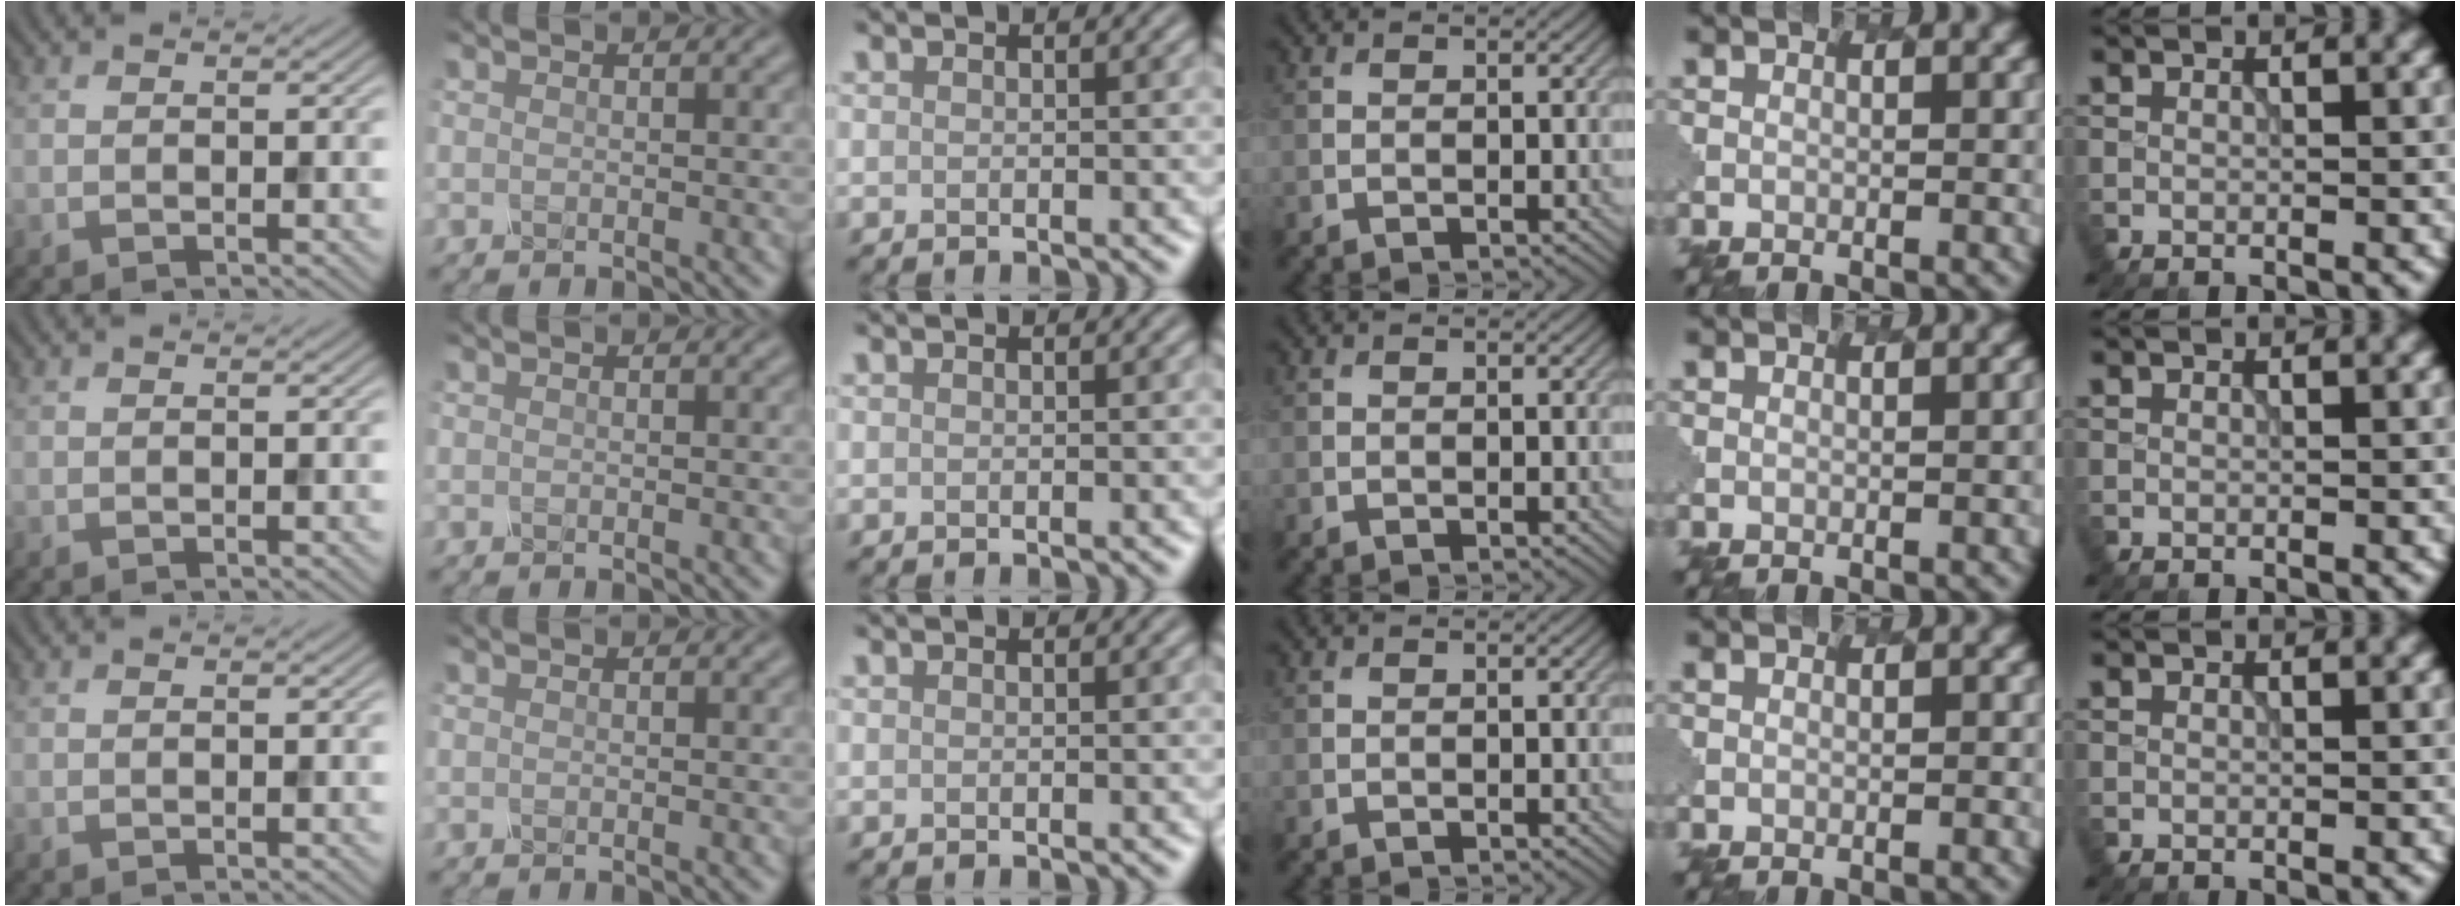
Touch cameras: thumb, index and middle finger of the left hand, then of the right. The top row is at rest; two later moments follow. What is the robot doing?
{"motion": "dispense", "object": "spray bottle"}